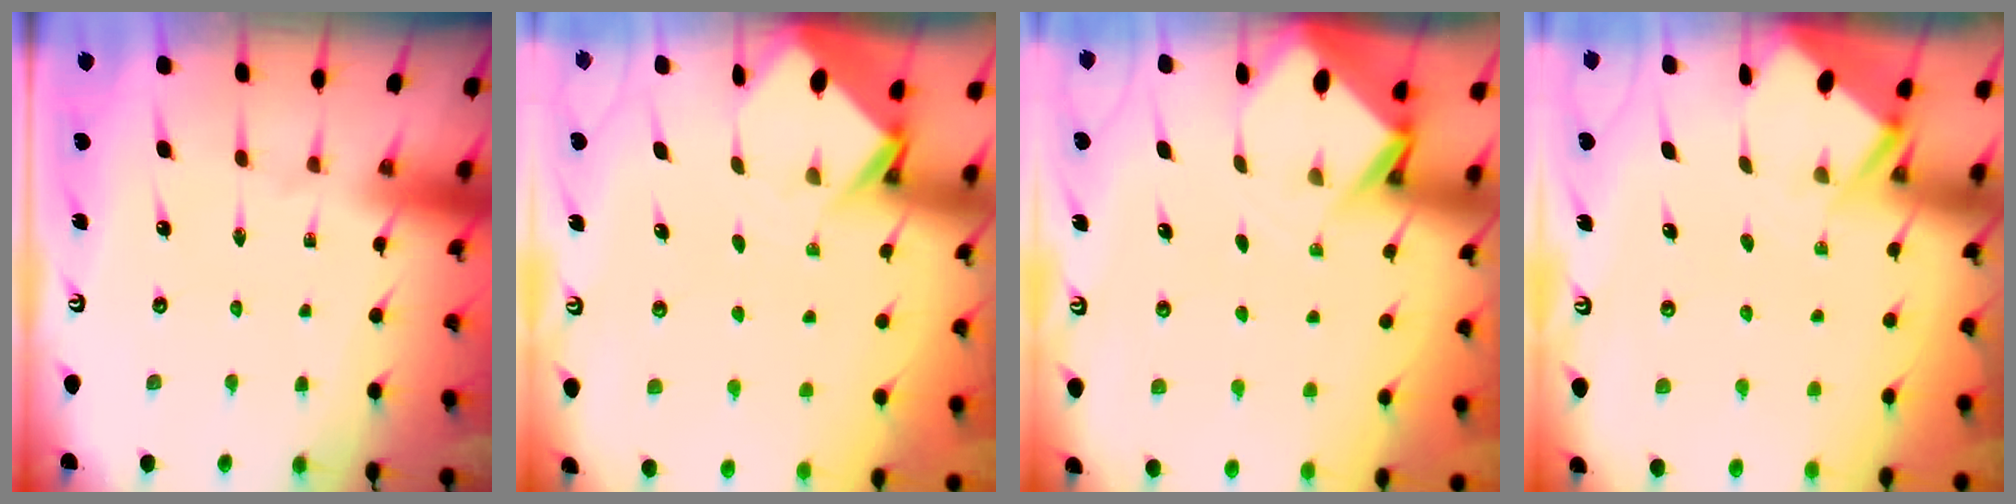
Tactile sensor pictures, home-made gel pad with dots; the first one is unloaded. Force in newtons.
{"total": 3.9, "press": 3.9, "slide": 0.2}
{"total": 3.7, "press": 3.7, "slide": 0.2}
{"total": 2.6, "press": 2.6, "slide": 0.1}